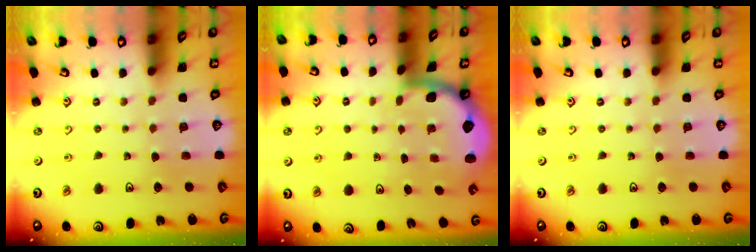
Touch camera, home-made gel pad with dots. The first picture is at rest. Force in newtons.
{"total": 1.6, "press": 1.6, "slide": 0.1}
{"total": 0.0}